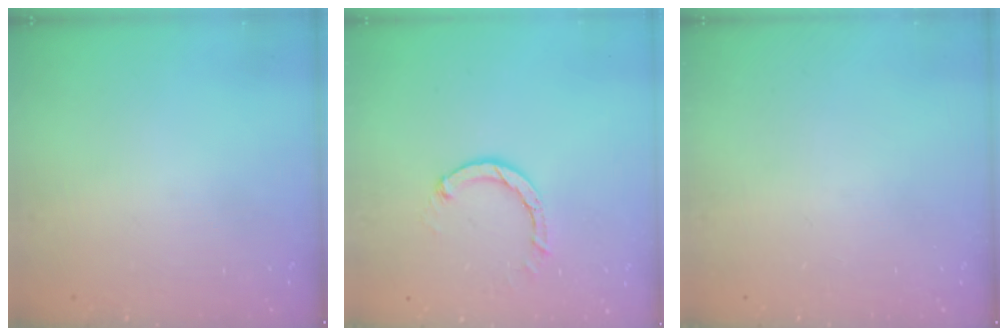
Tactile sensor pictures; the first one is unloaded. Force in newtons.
{"total": 3.0, "press": 3.0, "slide": 0.4}
{"total": 0.0}